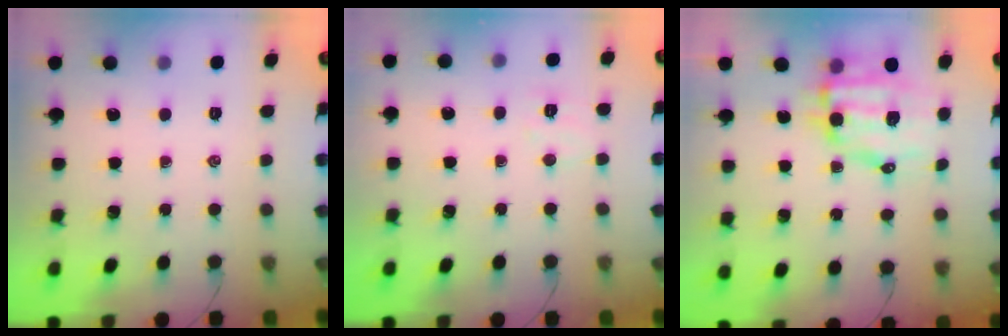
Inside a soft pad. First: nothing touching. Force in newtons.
{"total": 4.3, "press": 4.2, "slide": 0.9}
{"total": 9.9, "press": 9.7, "slide": 2.2}